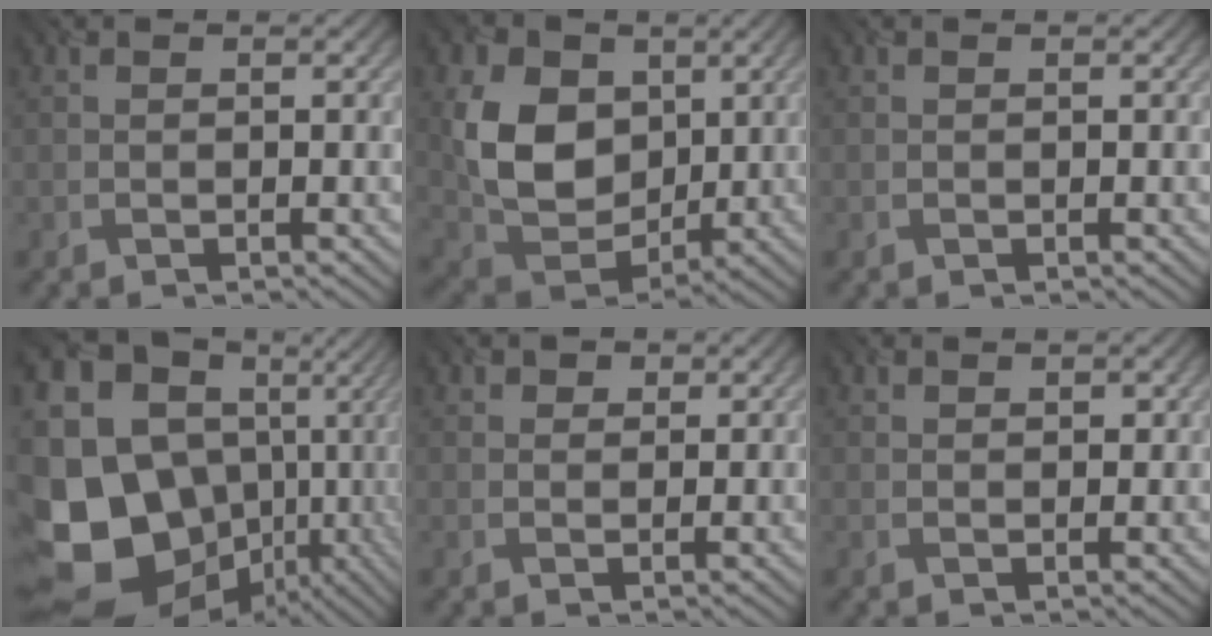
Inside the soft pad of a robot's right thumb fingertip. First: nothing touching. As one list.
[{"total": 10.9, "force": [2.6, 8.1, 6.9], "torque": [-0.165, -0.002, 0.045]}, {"total": 0.0}, {"total": 21.8, "force": [-2.5, 18.5, 11.1], "torque": [-0.282, -0.025, -0.034]}, {"total": 1.5, "force": [1.1, 0.9, 0.5], "torque": [-0.008, 0.003, 0.007]}, {"total": 1.1, "force": [0.9, 0.3, 0.5], "torque": [-0.008, 0.002, 0.011]}]